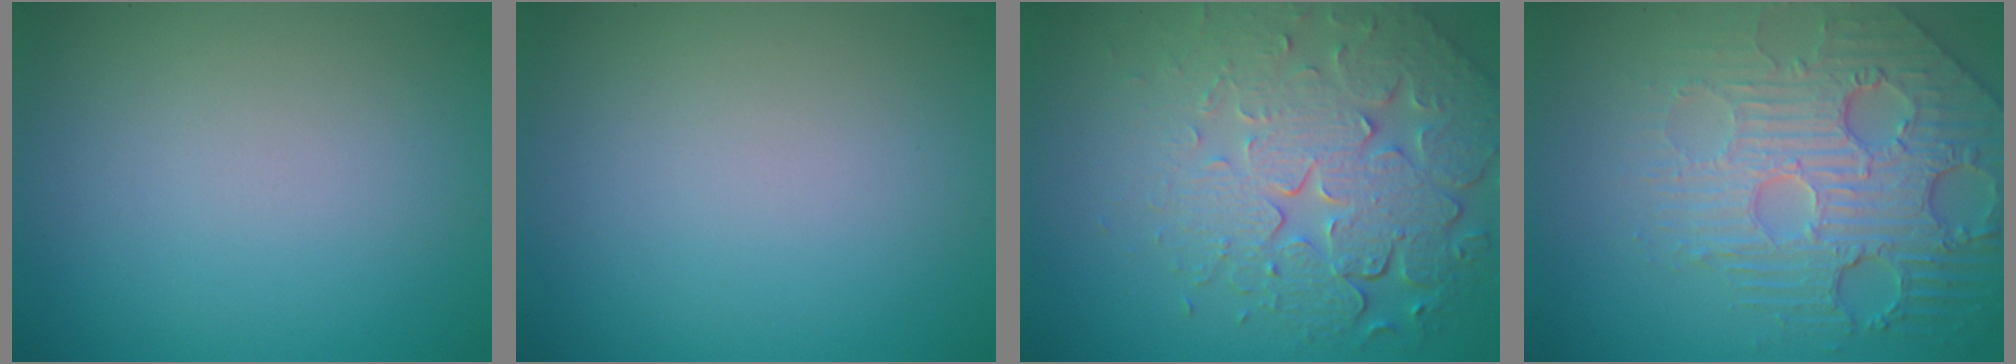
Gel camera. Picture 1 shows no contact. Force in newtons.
{"total": 0.0}
{"total": 8.2, "press": 5.8, "slide": 5.8}
{"total": 7.1, "press": 5.4, "slide": 4.7}